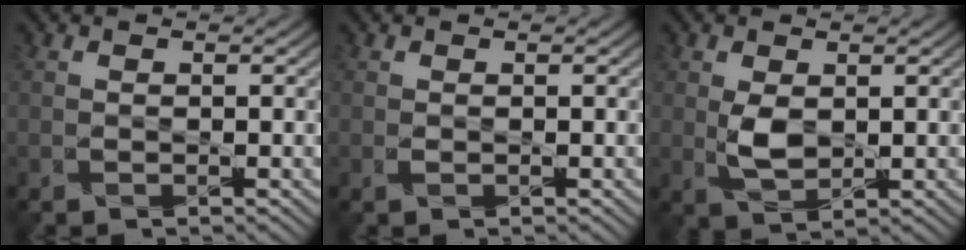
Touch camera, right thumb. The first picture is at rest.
{"total": 0.0}
{"total": 2.8, "force": [0.4, 1.6, 2.3], "torque": [-0.052, -0.004, 0.011]}